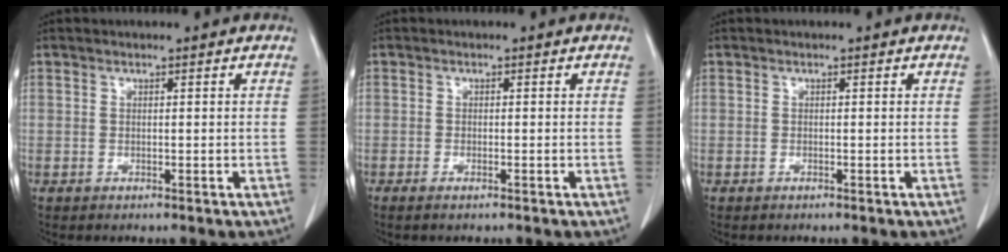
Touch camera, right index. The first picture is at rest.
{"total": 1.0, "force": [-0.7, 0.1, 0.8], "torque": [-0.016, -0.002, -0.009]}
{"total": 0.0}